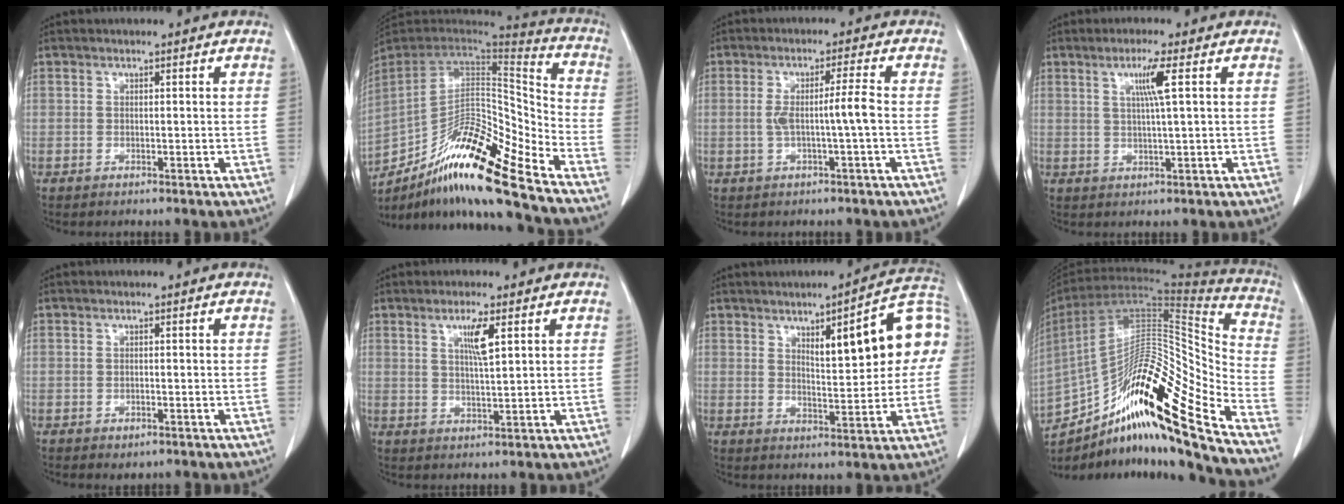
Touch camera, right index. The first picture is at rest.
{"total": 20.1, "force": [-14.2, 1.8, 14.1], "torque": [-0.256, -0.009, -0.255]}
{"total": 4.6, "force": [-0.6, -0.7, 4.5], "torque": [-0.083, 0.007, -0.006]}
{"total": 4.3, "force": [1.4, -0.8, 4.0], "torque": [-0.076, -0.003, 0.028]}
{"total": 1.2, "force": [-0.7, 0.6, 0.8], "torque": [-0.011, -0.001, -0.002]}
{"total": 4.2, "force": [1.8, 0.1, 3.8], "torque": [-0.068, -0.004, 0.033]}
{"total": 13.0, "force": [3.0, 2.6, 12.3], "torque": [-0.164, 0.028, 0.040]}
{"total": 27.0, "force": [-17.8, 2.4, 20.2], "torque": [-0.338, 0.001, -0.307]}